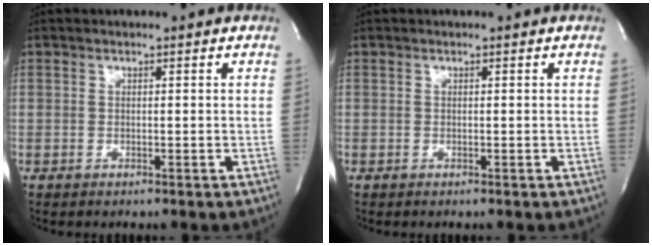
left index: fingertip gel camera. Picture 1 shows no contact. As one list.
[{"total": 0.0}]